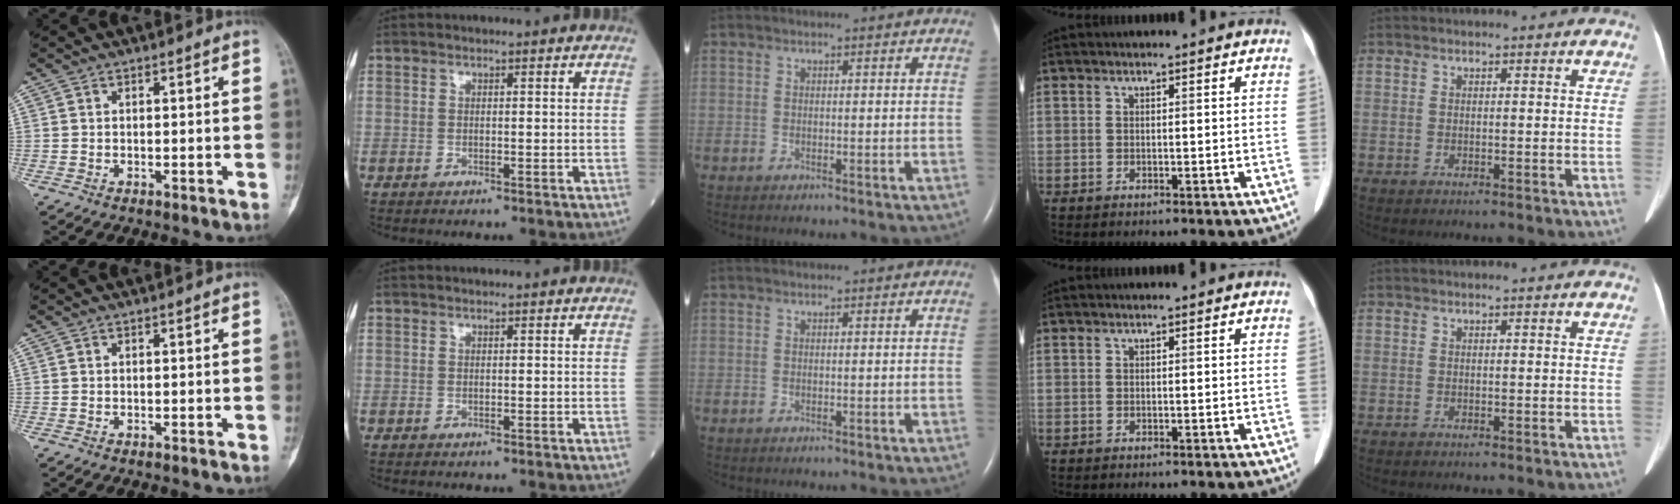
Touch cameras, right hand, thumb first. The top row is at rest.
{}